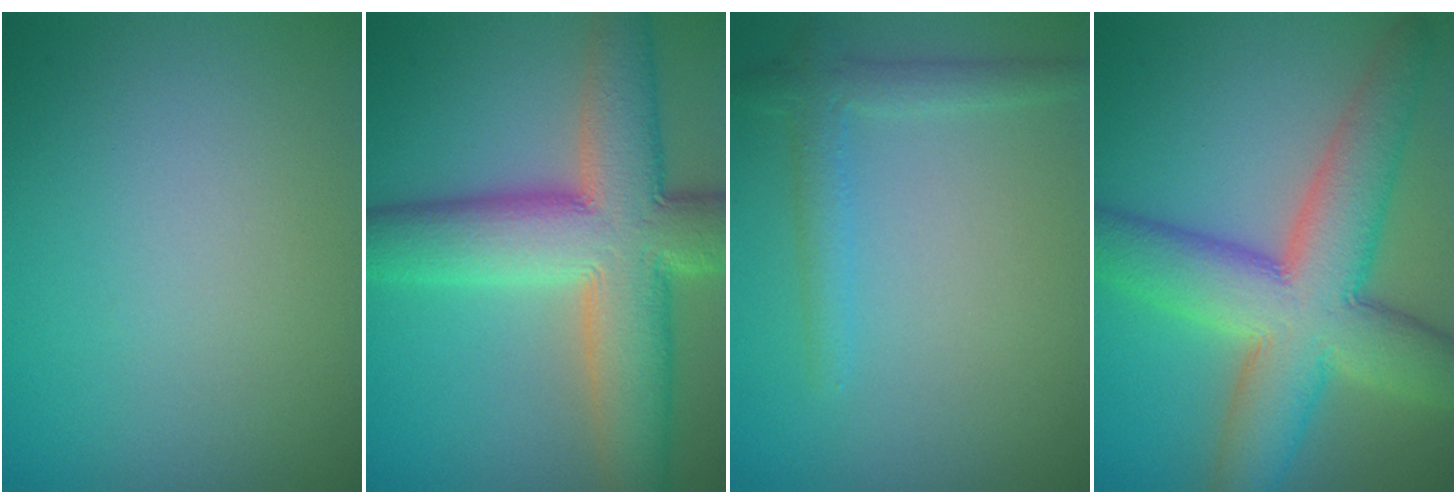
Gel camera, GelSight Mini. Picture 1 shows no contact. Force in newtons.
{"total": 11.6, "press": 11.6, "slide": 1.0}
{"total": 2.3, "press": 2.3, "slide": 0.2}
{"total": 10.9, "press": 10.9, "slide": 0.4}